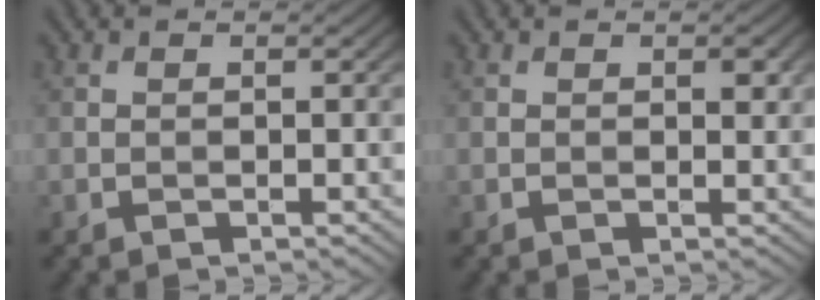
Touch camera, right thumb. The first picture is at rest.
{"total": 1.2, "force": [0.5, 0.5, 0.9], "torque": [-0.010, -0.004, 0.008]}